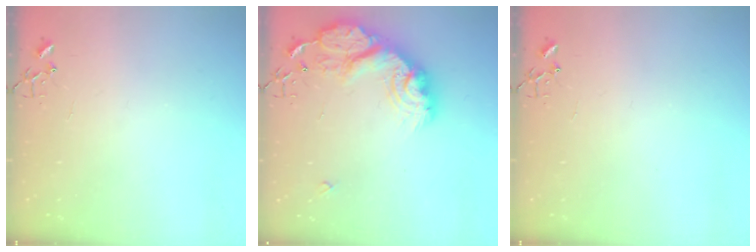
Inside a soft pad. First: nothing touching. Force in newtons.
{"total": 22.6, "press": 22.5, "slide": 1.9}
{"total": 0.0}